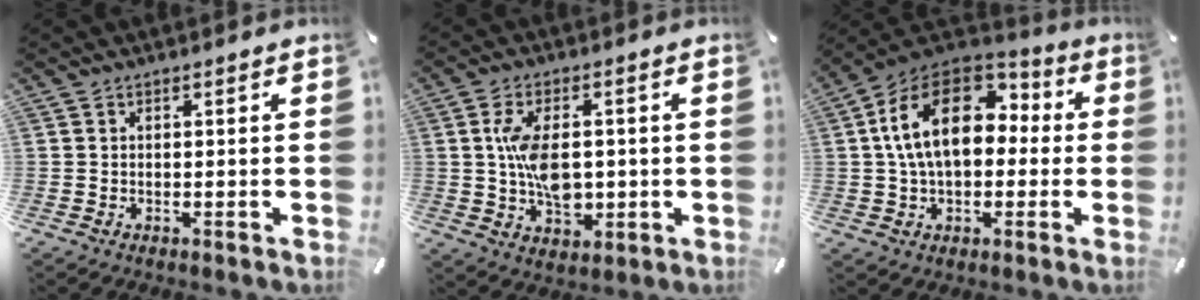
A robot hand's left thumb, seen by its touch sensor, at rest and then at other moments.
{"total": 10.6, "force": [0.2, 6.8, 8.0], "torque": [-0.140, 0.004, 0.004]}
{"total": 18.6, "force": [3.1, 12.3, 13.6], "torque": [-0.265, 0.010, 0.052]}